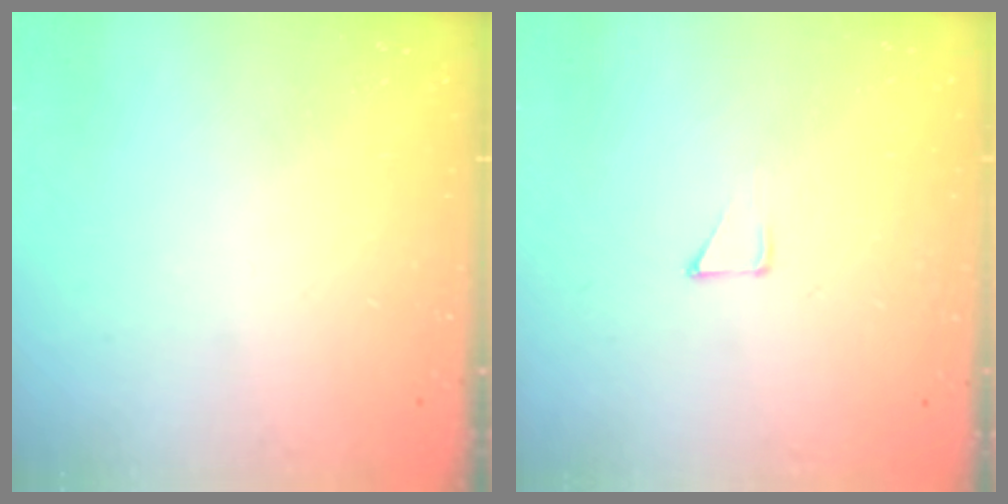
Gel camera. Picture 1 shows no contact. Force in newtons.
{"total": 2.8, "press": 2.8, "slide": 0.2}